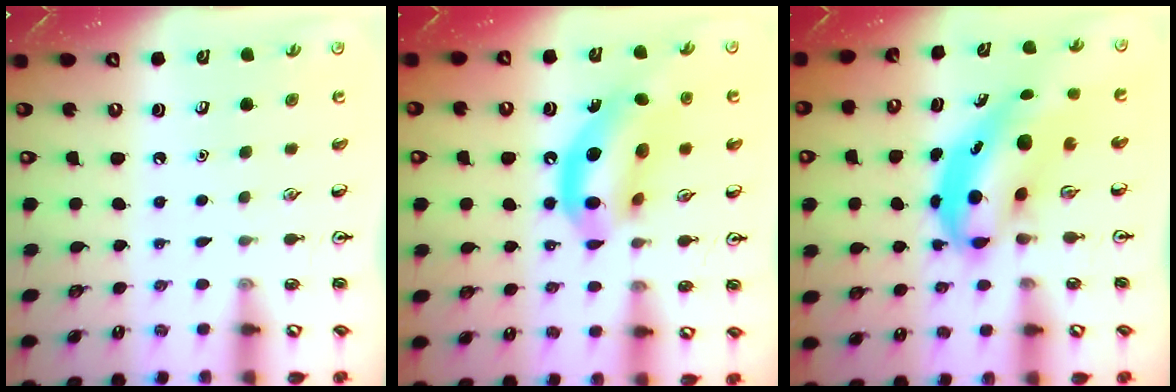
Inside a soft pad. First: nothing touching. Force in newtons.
{"total": 14.8, "press": 14.1, "slide": 4.3}
{"total": 7.3, "press": 7.1, "slide": 1.8}